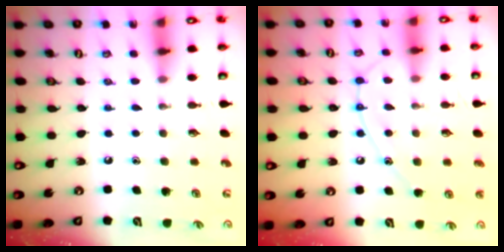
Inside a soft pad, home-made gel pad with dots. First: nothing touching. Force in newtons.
{"total": 12.0, "press": 11.9, "slide": 1.1}